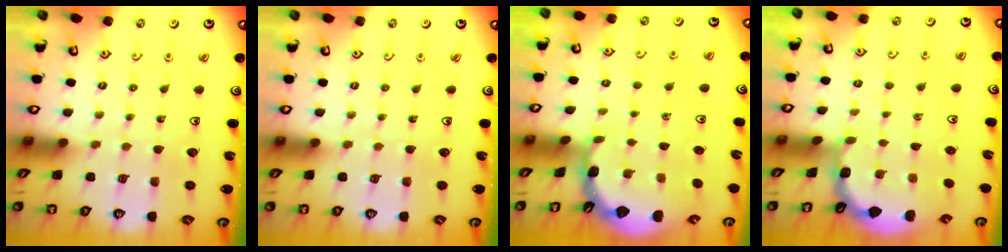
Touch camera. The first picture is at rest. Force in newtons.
{"total": 0.0}
{"total": 1.7, "press": 1.7, "slide": 0.1}
{"total": 1.7, "press": 1.7, "slide": 0.1}